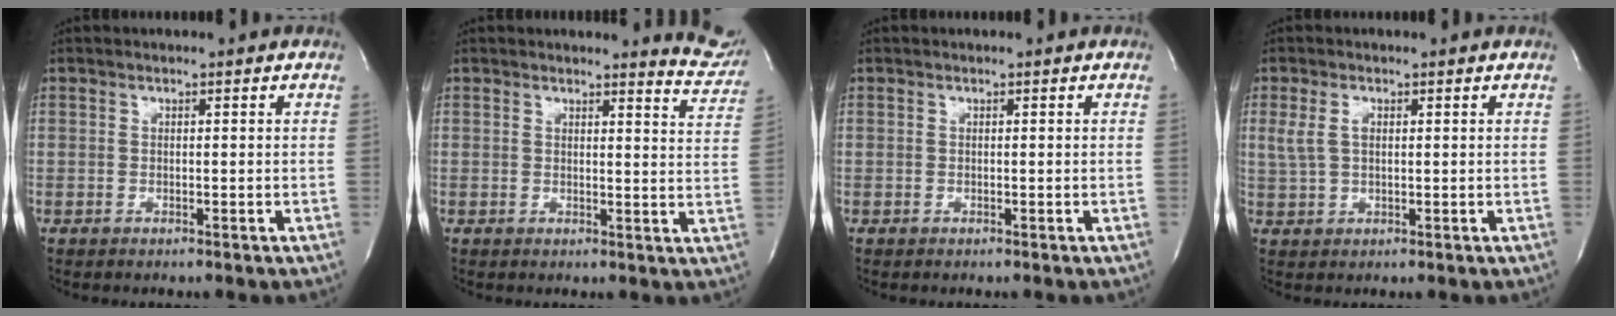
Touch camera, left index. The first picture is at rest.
{"total": 6.4, "force": [6.4, 0.4, 0.2], "torque": [0.006, -0.059, 0.045]}
{"total": 0.0}
{"total": 3.1, "force": [1.1, 1.5, 2.5], "torque": [-0.063, 0.013, 0.028]}